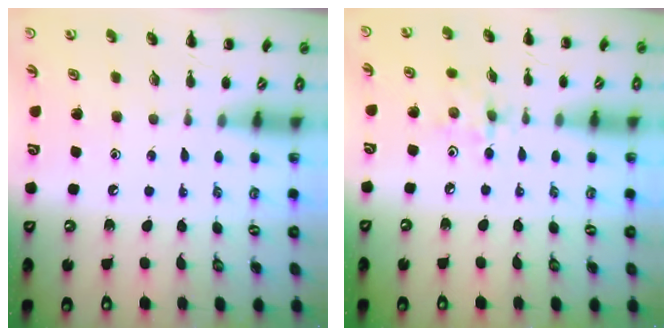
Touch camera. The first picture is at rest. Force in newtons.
{"total": 4.3, "press": 4.2, "slide": 0.7}